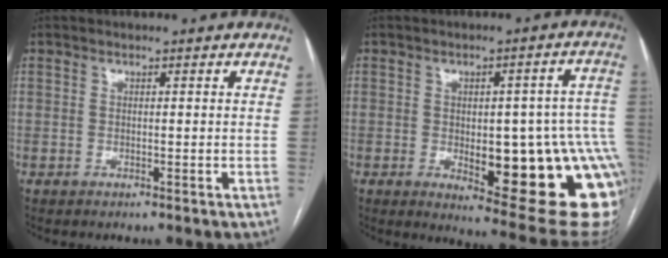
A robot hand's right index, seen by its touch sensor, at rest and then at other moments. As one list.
[{"total": 22.1, "force": [-4.9, 6.5, 20.6], "torque": [-0.164, 0.013, -0.038]}]